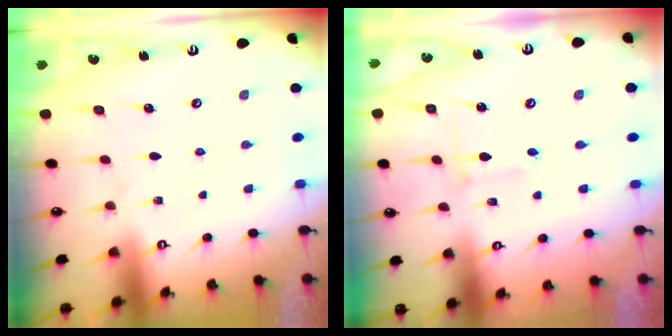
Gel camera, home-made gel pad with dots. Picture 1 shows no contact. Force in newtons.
{"total": 2.2, "press": 2.2, "slide": 0.2}